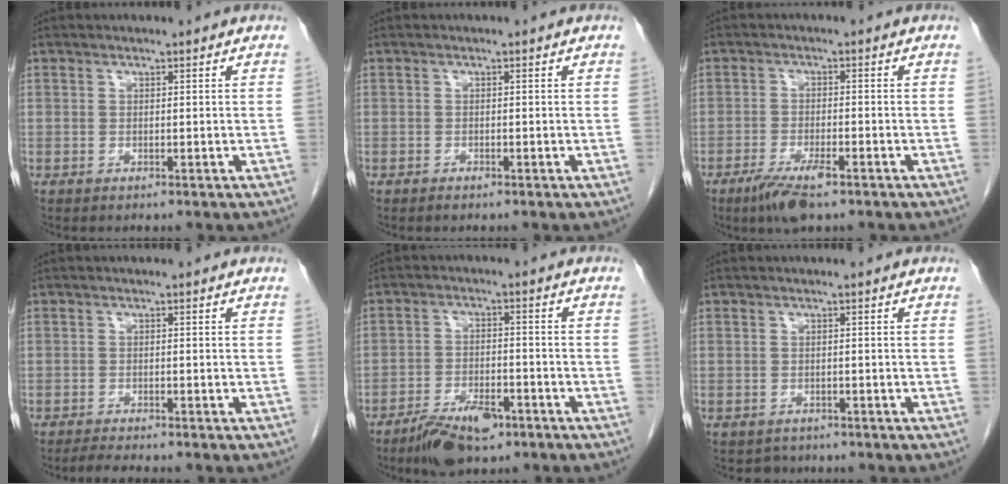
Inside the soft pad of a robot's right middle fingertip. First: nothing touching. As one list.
[{"total": 0.7, "force": [-0.6, 0.0, 0.4], "torque": [-0.010, -0.002, -0.008]}, {"total": 5.7, "force": [-3.8, 0.9, 4.1], "torque": [-0.083, -0.011, -0.064]}, {"total": 2.7, "force": [-2.5, -0.2, 1.1], "torque": [-0.029, -0.013, -0.042]}, {"total": 7.3, "force": [-5.0, 2.5, 4.6], "torque": [-0.086, -0.005, -0.085]}, {"total": 1.7, "force": [-1.4, 0.9, -0.3], "torque": [-0.005, -0.002, -0.021]}]